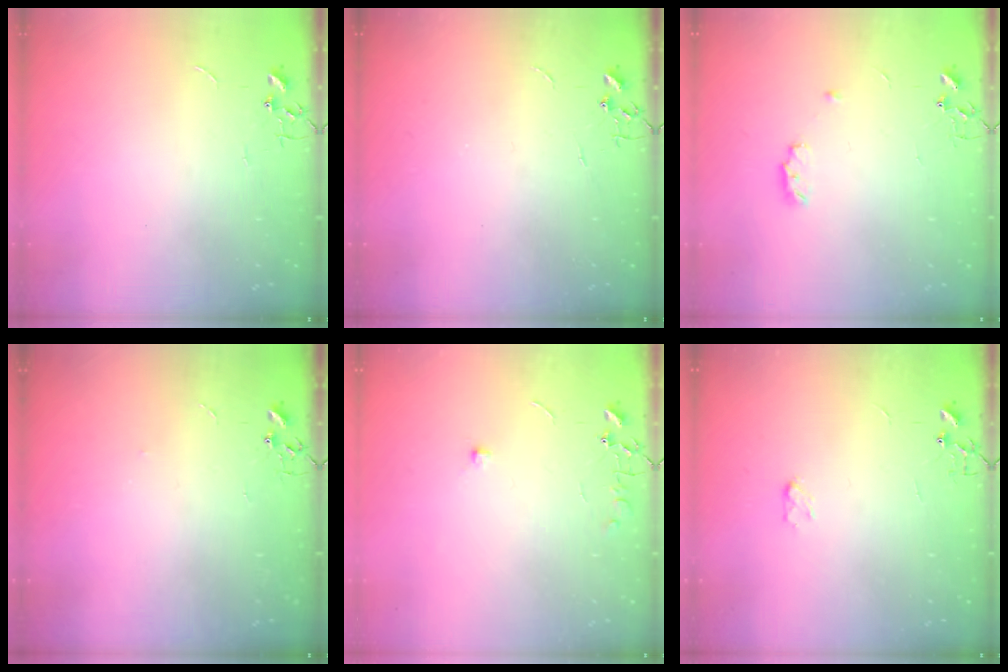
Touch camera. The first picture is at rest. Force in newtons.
{"total": 0.0}
{"total": 5.5, "press": 5.4, "slide": 0.9}
{"total": 2.8, "press": 2.8, "slide": 0.5}
{"total": 6.1, "press": 6.1, "slide": 0.8}
{"total": 2.9, "press": 2.9, "slide": 0.5}